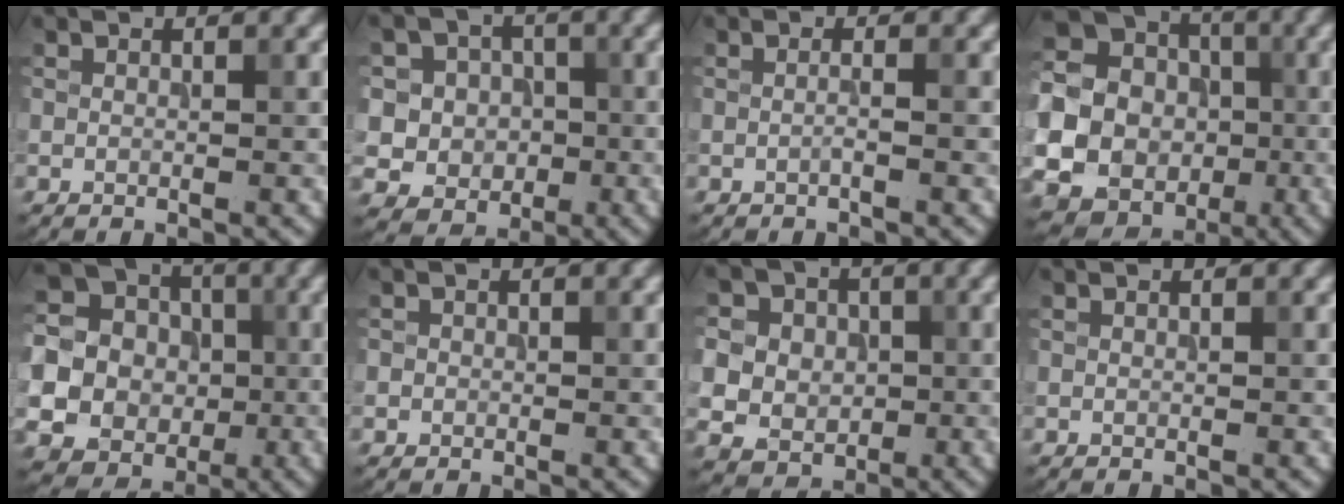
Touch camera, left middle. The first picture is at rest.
{"total": 5.9, "force": [0.0, 5.7, 1.7], "torque": [-0.022, 0.023, -0.020]}
{"total": 0.9, "force": [-0.3, 0.1, 0.8], "torque": [-0.014, -0.002, -0.009]}
{"total": 27.2, "force": [-4.6, 25.8, 7.1], "torque": [-0.159, -0.010, -0.099]}
{"total": 20.8, "force": [-2.8, 19.8, 5.6], "torque": [-0.171, -0.009, -0.085]}
{"total": 0.6, "force": [-0.1, 0.6, 0.0], "torque": [0.005, -0.004, -0.003]}
{"total": 9.9, "force": [1.0, 9.1, 3.7], "torque": [-0.103, 0.028, 0.009]}
{"total": 0.0}